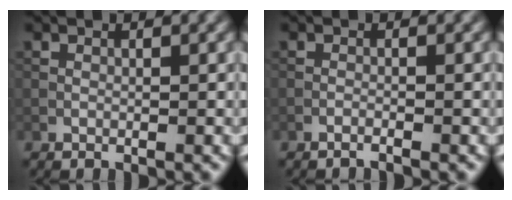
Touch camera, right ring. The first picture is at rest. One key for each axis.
{"total": 0.9, "fx": -0.8, "fy": 0.0, "fz": 0.5, "tx": -0.010, "ty": 0.005, "tz": -0.020}